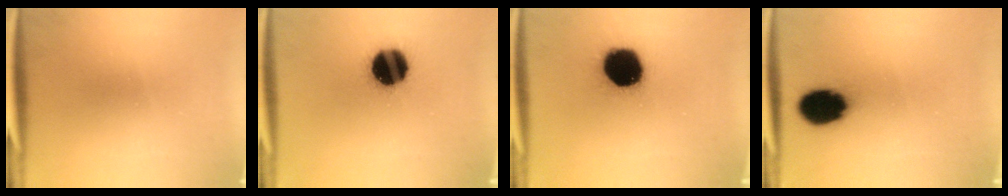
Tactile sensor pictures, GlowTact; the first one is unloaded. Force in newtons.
{"total": 15.3}
{"total": 19.2}
{"total": 11.8}